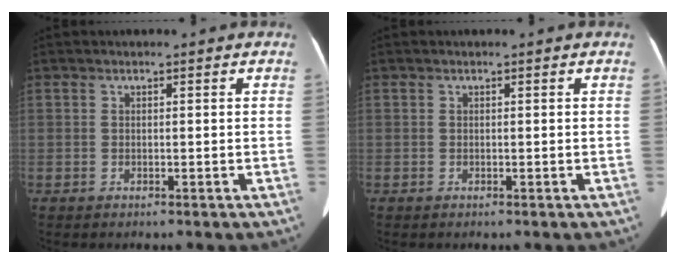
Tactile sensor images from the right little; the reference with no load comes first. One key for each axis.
{"total": 0.0}